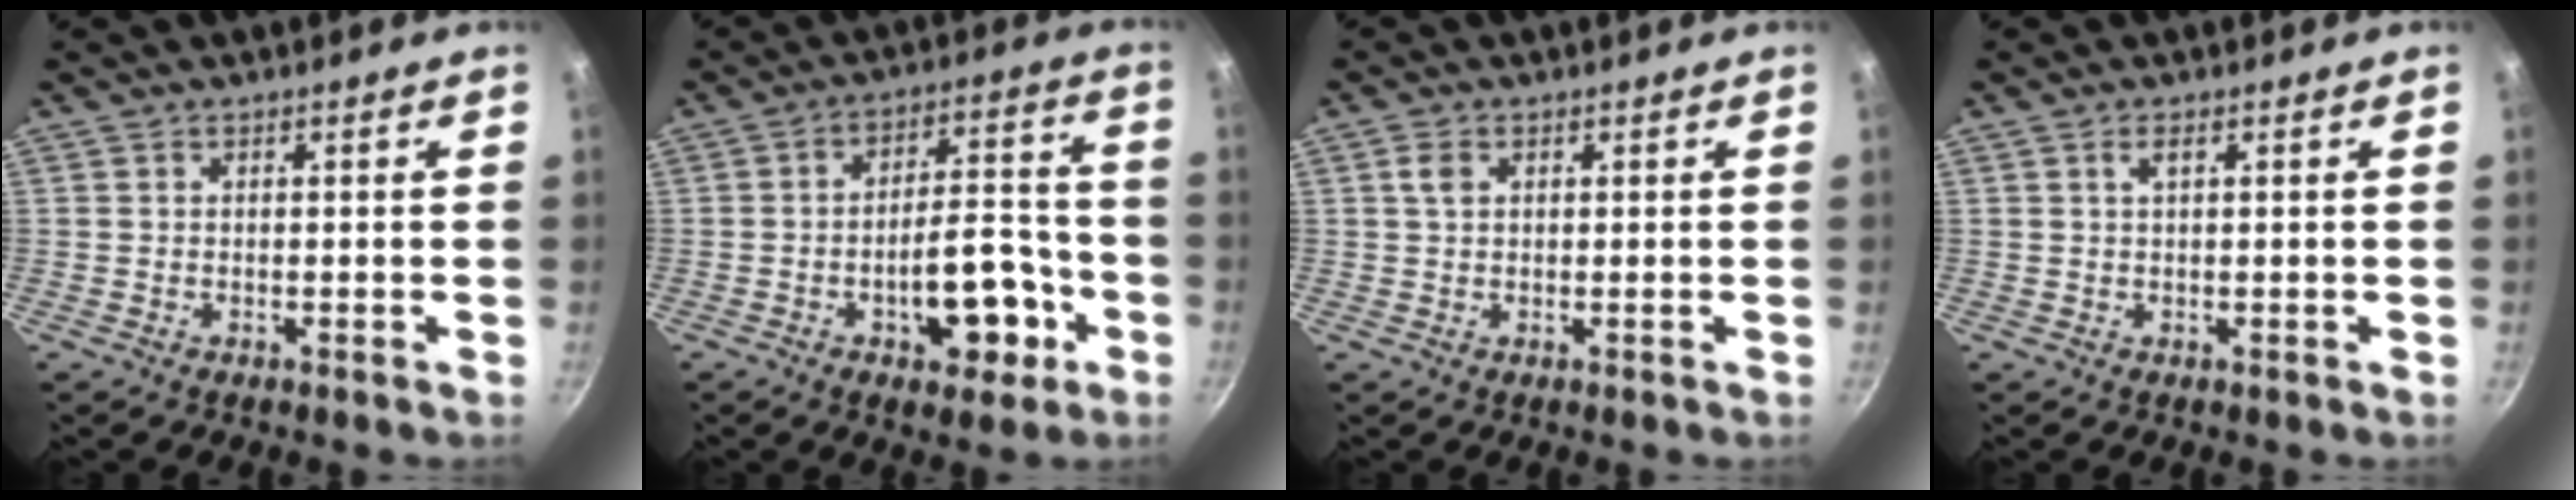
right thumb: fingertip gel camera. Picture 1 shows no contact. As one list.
[{"total": 13.1, "force": [-5.0, 6.5, 10.3], "torque": [-0.115, 0.047, -0.063]}, {"total": 2.2, "force": [0.7, 1.5, 1.4], "torque": [-0.026, 0.002, 0.013]}, {"total": 1.4, "force": [0.5, 0.5, 1.2], "torque": [-0.022, 0.002, 0.008]}]